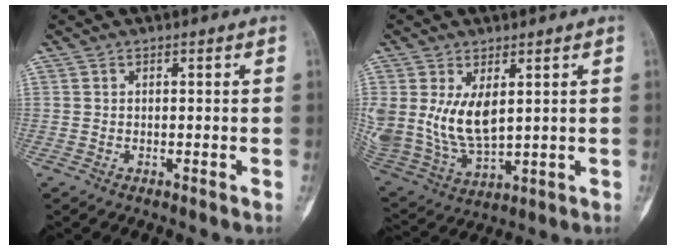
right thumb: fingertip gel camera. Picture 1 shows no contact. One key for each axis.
{"total": 12.7, "fx": 3.0, "fy": 7.1, "fz": 10.0, "tx": -0.198, "ty": -0.022, "tz": 0.080}